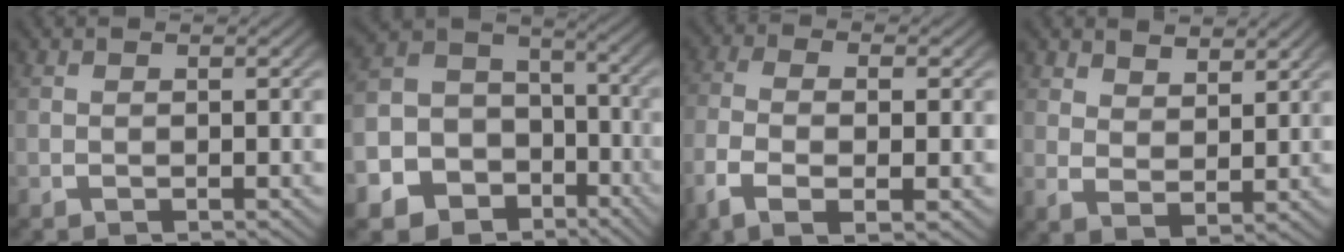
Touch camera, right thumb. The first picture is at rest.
{"total": 15.4, "force": [-5.7, 13.0, 6.0], "torque": [-0.131, -0.053, -0.092]}
{"total": 5.8, "force": [-1.4, 2.6, 4.9], "torque": [-0.118, -0.014, -0.016]}
{"total": 2.8, "force": [2.3, 1.2, 1.2], "torque": [-0.021, -0.010, 0.052]}